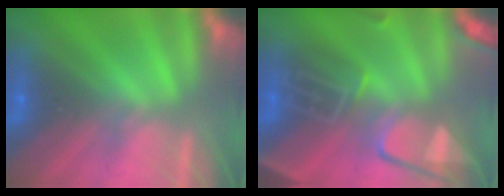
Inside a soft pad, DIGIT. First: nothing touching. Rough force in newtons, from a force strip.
{"total": 7.0}